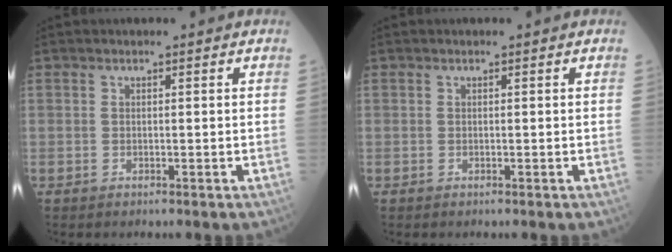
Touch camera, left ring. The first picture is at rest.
{"total": 0.0}